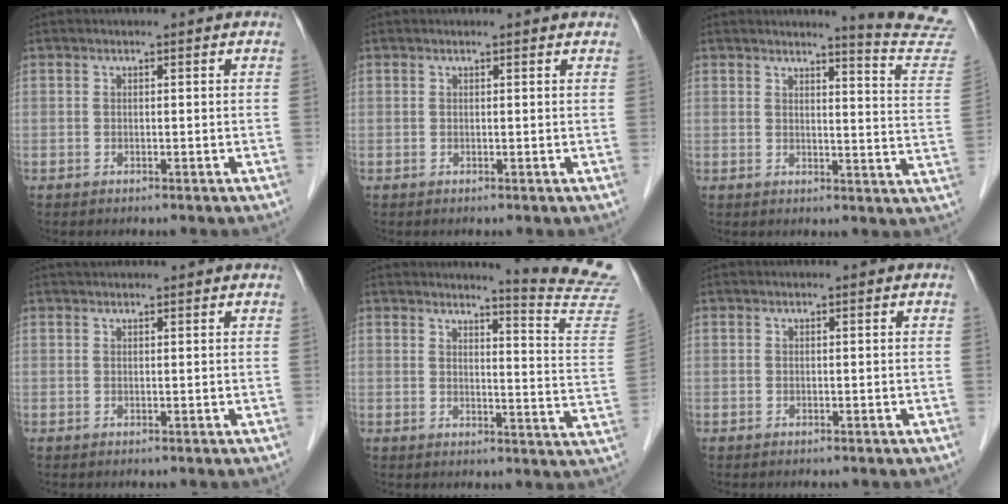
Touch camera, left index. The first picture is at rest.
{"total": 1.2, "force": [1.2, 0.1, 0.1], "torque": [-0.011, 0.003, 0.010]}
{"total": 10.7, "force": [10.6, -1.6, 1.0], "torque": [-0.013, -0.100, 0.101]}
{"total": 2.8, "force": [2.6, 0.4, 0.9], "torque": [-0.012, 0.031, 0.038]}
{"total": 12.6, "force": [12.3, -2.4, 1.5], "torque": [-0.021, -0.122, 0.125]}
{"total": 0.0}